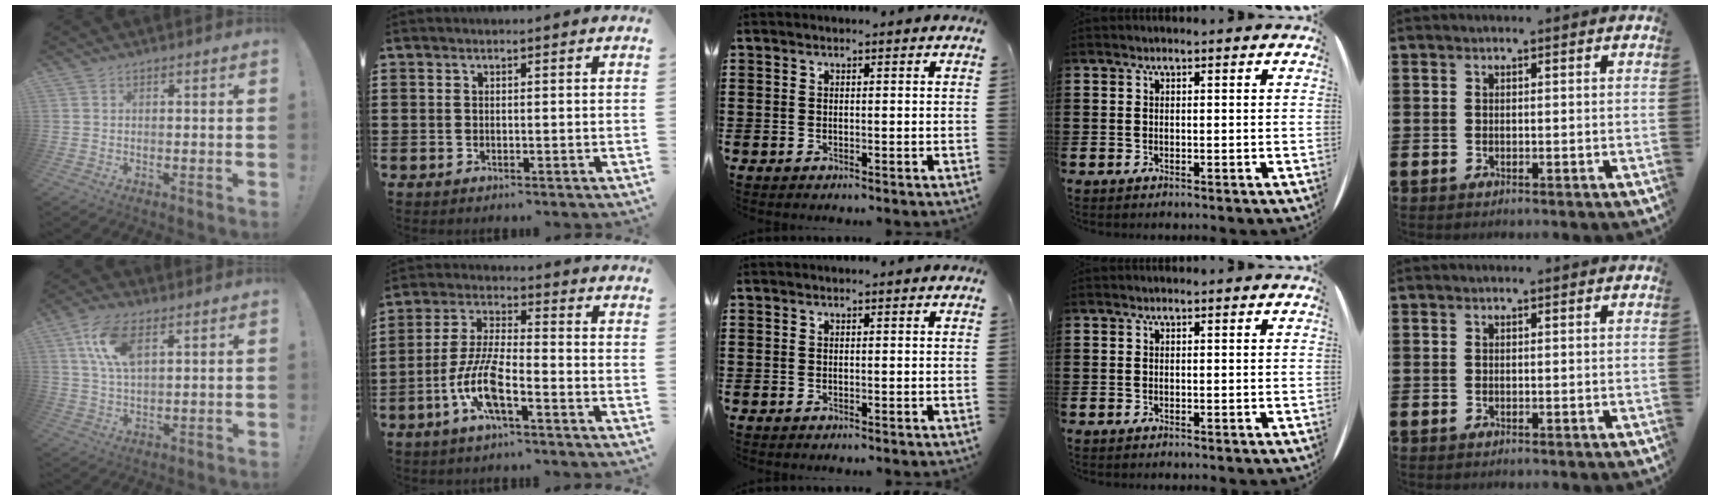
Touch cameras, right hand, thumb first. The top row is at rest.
{"thumb": {"total": 11.0, "force": [4.7, 5.5, 8.3], "torque": [-0.164, -0.005, 0.085]}, "index": {"total": 9.0, "force": [-4.2, 2.2, 7.6], "torque": [-0.178, -0.008, -0.085]}}